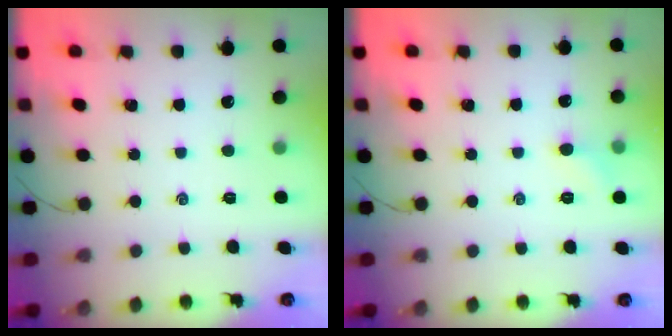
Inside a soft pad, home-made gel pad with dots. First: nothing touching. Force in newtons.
{"total": 4.3, "press": 4.1, "slide": 1.3}